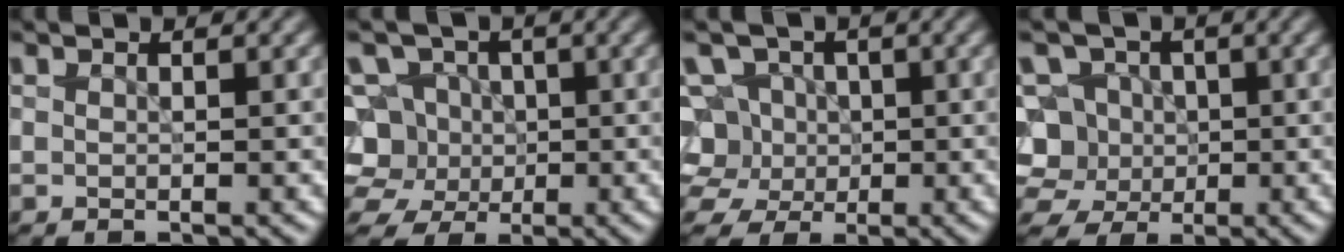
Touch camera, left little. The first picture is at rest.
{"total": 8.2, "force": [0.4, 7.5, 3.4], "torque": [-0.064, 0.034, -0.033]}
{"total": 8.5, "force": [0.9, 7.5, 3.9], "torque": [-0.061, 0.034, -0.028]}
{"total": 6.6, "force": [0.5, 6.1, 2.6], "torque": [-0.044, 0.036, -0.021]}